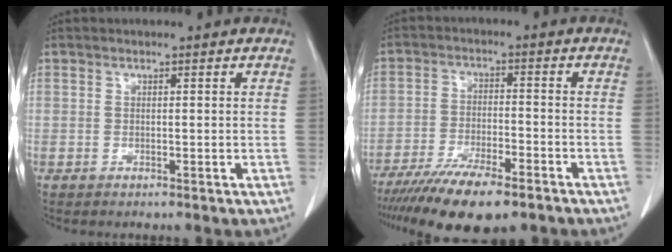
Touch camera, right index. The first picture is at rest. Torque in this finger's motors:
{"motor_torque": [0.98, -1.07, 0.48, 0.11]}